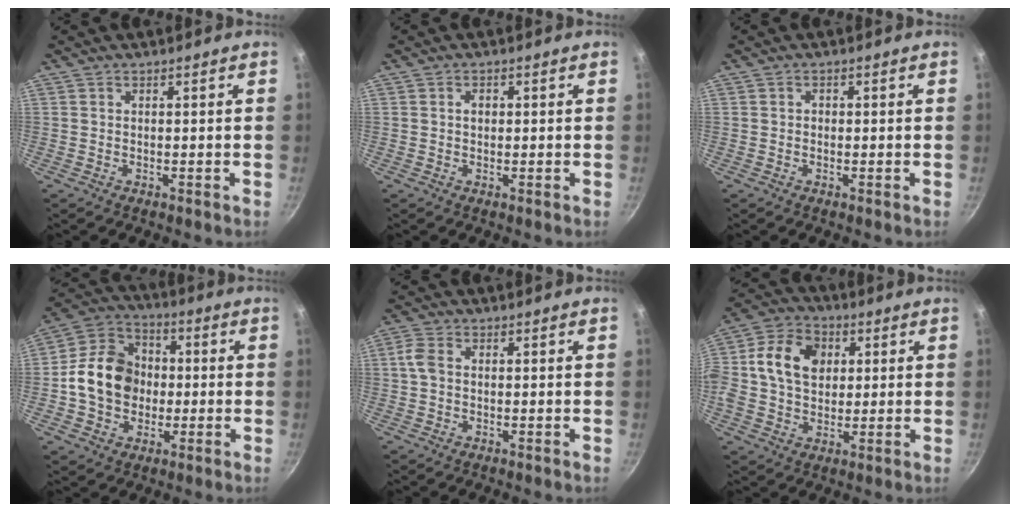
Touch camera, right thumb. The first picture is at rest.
{"total": 1.6, "force": [0.2, 1.2, 1.0], "torque": [-0.010, 0.003, 0.002]}
{"total": 0.9, "force": [-0.1, 0.8, 0.4], "torque": [-0.004, 0.004, -0.002]}
{"total": 14.6, "force": [-0.8, 12.0, 8.3], "torque": [-0.112, 0.027, -0.029]}
{"total": 3.6, "force": [0.3, 2.5, 2.6], "torque": [-0.059, 0.010, 0.000]}
{"total": 14.2, "force": [2.6, 10.6, 9.1], "torque": [-0.149, 0.015, 0.026]}